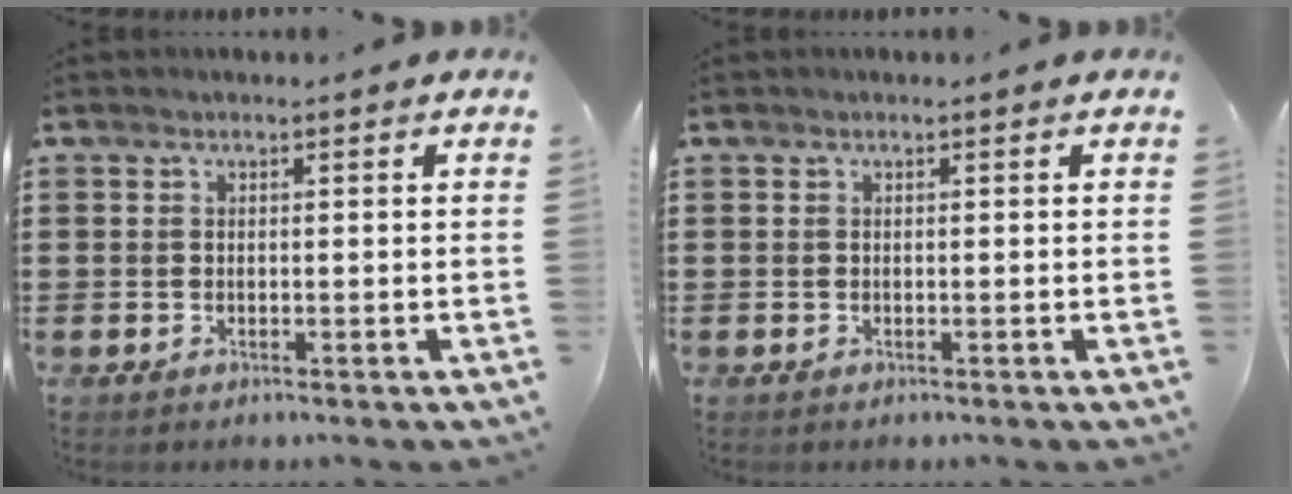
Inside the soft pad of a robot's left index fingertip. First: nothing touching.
{"total": 0.0}